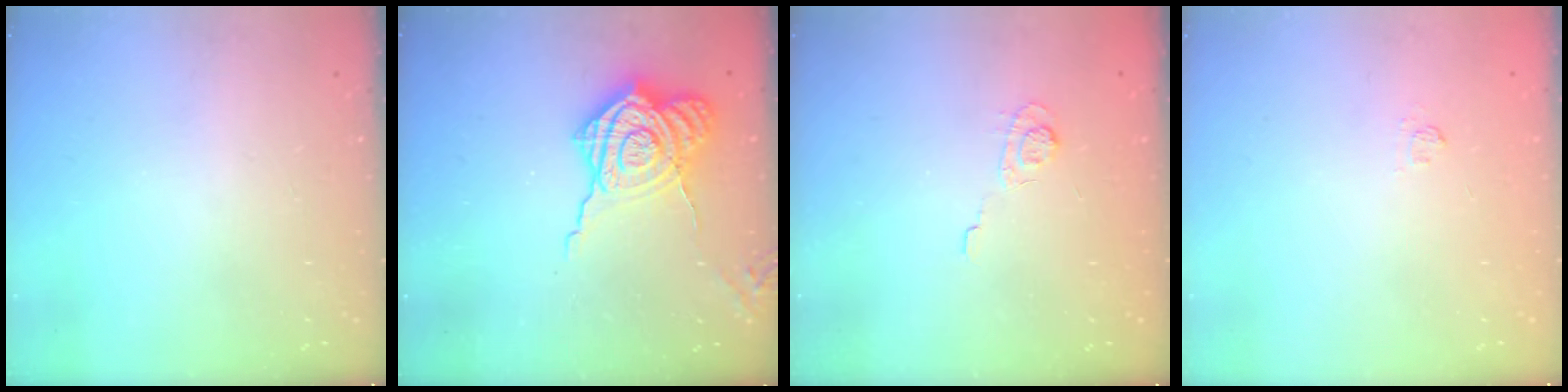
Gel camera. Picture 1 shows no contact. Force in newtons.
{"total": 18.2, "press": 18.2, "slide": 1.5}
{"total": 3.5, "press": 3.2, "slide": 1.5}
{"total": 2.4, "press": 2.1, "slide": 1.3}